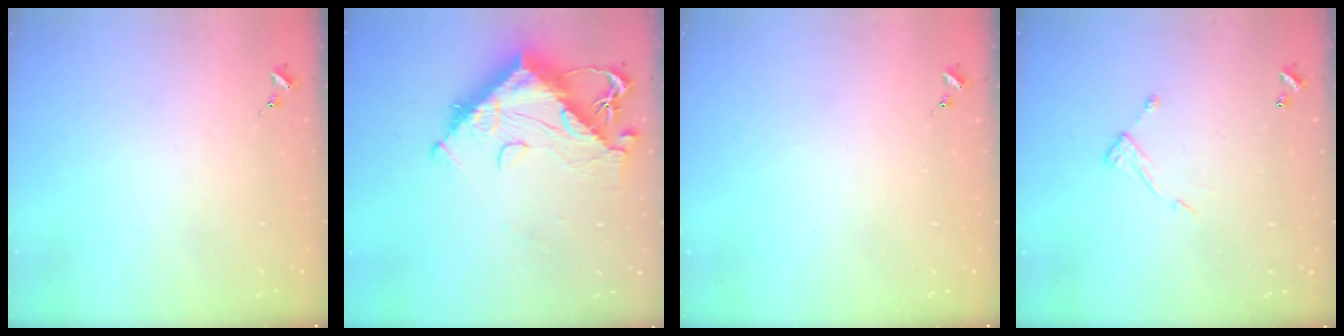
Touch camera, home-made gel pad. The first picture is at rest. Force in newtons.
{"total": 17.1, "press": 17.0, "slide": 1.9}
{"total": 0.0}
{"total": 7.0, "press": 7.0, "slide": 0.4}